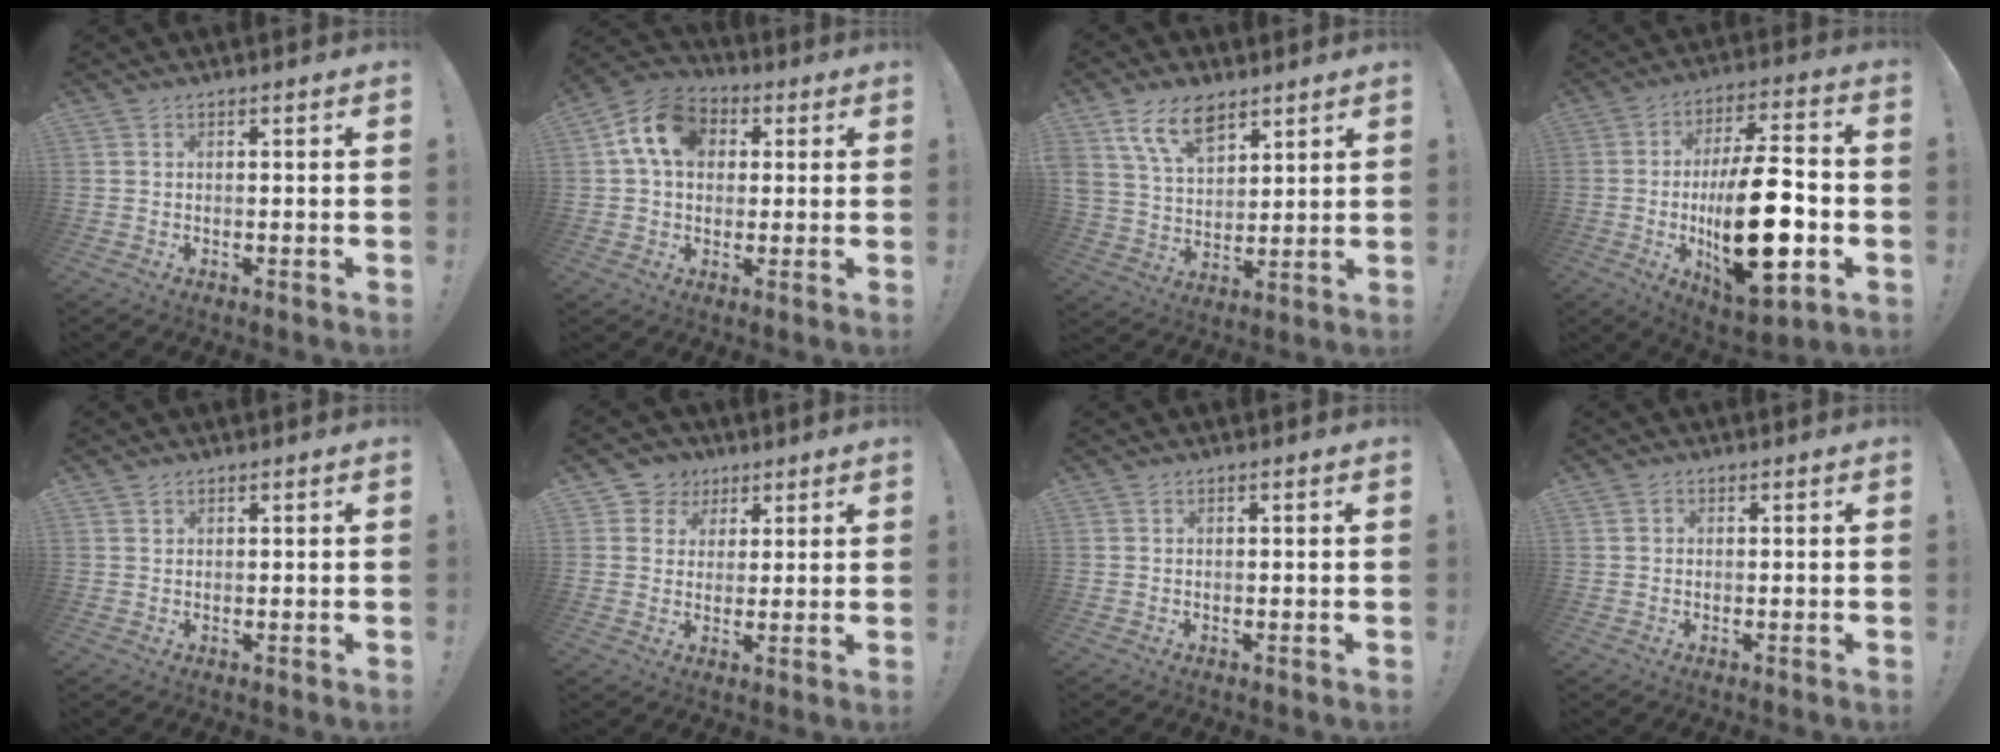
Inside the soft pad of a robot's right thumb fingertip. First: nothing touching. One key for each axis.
{"total": 13.6, "fx": 4.1, "fy": 10.2, "fz": 8.0, "tx": -0.121, "ty": 0.005, "tz": 0.081}
{"total": 12.8, "fx": 8.3, "fy": 7.0, "fz": 6.8, "tx": -0.131, "ty": -0.034, "tz": 0.159}
{"total": 24.7, "fx": -3.8, "fy": 9.6, "fz": 22.5, "tx": -0.391, "ty": 0.005, "tz": -0.053}
{"total": 0.9, "fx": 0.7, "fy": 0.5, "fz": 0.2, "tx": -0.004, "ty": 0.000, "tz": 0.014}
{"total": 6.5, "fx": 2.2, "fy": 6.1, "fz": 0.9, "tx": -0.006, "ty": -0.013, "tz": 0.044}
{"total": 0.0}
{"total": 0.9, "fx": 0.0, "fy": 0.9, "fz": 0.1, "tx": -0.006, "ty": 0.004, "tz": 0.001}